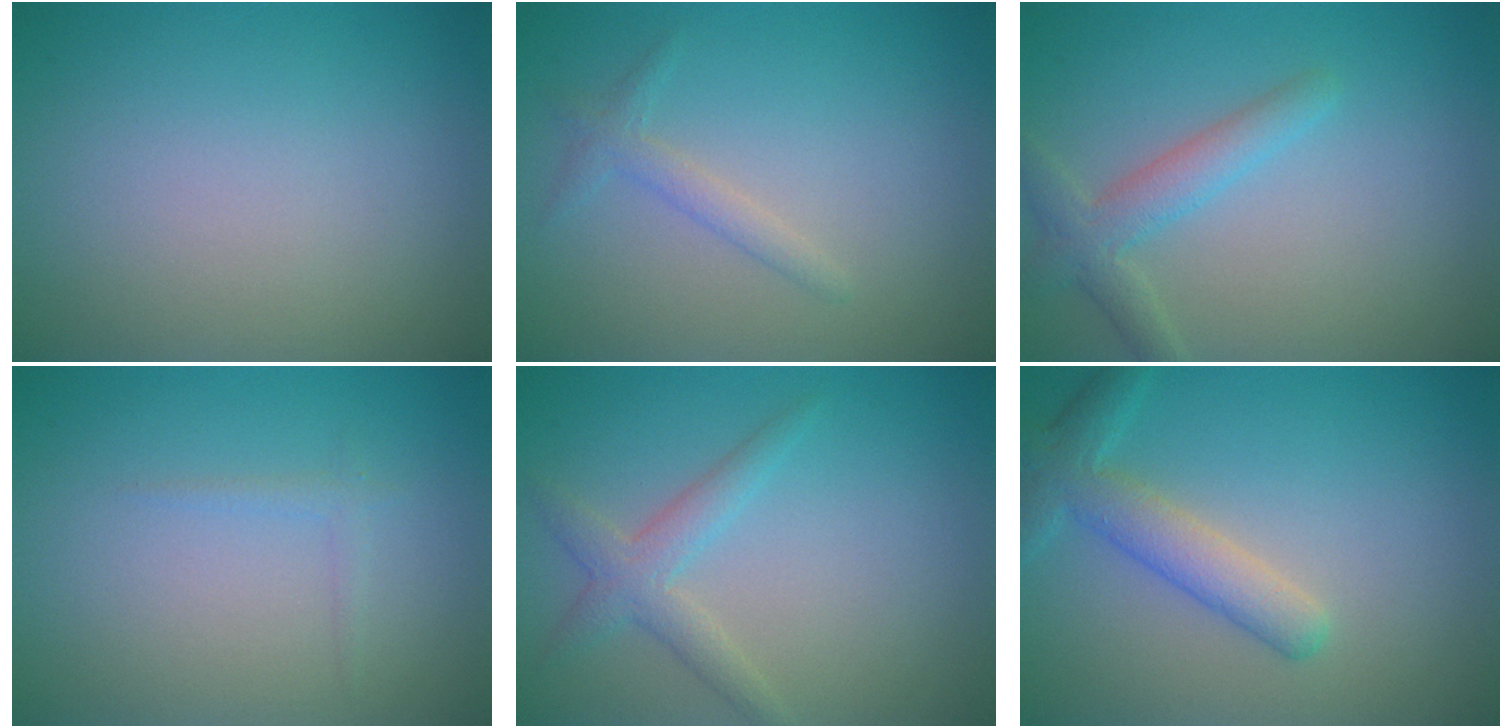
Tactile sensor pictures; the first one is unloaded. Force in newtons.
{"total": 1.4, "press": 1.4, "slide": 0.1}
{"total": 2.8, "press": 2.8, "slide": 0.1}
{"total": 0.9, "press": 0.8, "slide": 0.1}
{"total": 2.6, "press": 2.6, "slide": 0.0}
{"total": 3.8, "press": 3.8, "slide": 0.2}